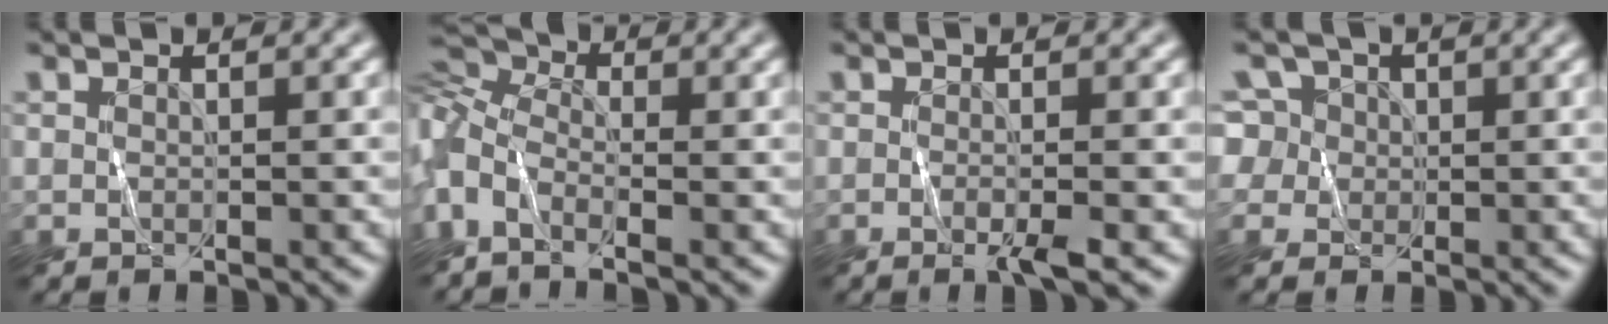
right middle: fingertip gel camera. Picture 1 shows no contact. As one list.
[{"total": 5.7, "force": [-1.0, 3.2, 4.7], "torque": [-0.118, 0.002, -0.039]}, {"total": 2.0, "force": [-0.5, 0.3, 1.9], "torque": [-0.029, -0.003, -0.011]}, {"total": 5.3, "force": [1.4, 4.7, 1.9], "torque": [-0.033, 0.039, 0.003]}]